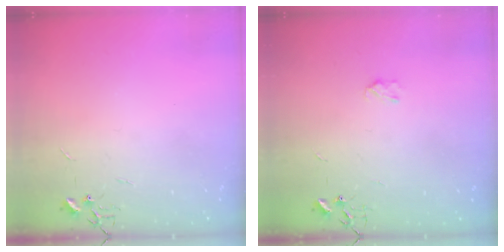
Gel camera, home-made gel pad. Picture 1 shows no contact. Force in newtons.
{"total": 3.2, "press": 3.1, "slide": 0.5}